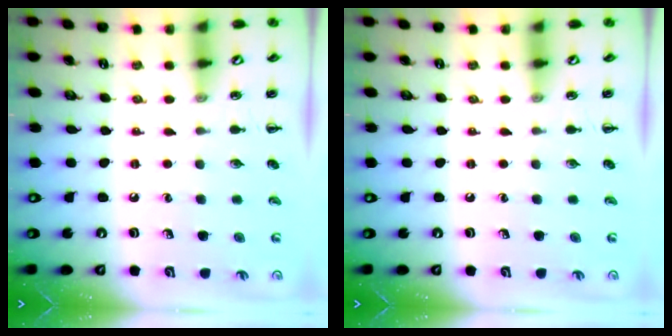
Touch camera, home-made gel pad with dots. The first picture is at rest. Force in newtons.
{"total": 0.0}